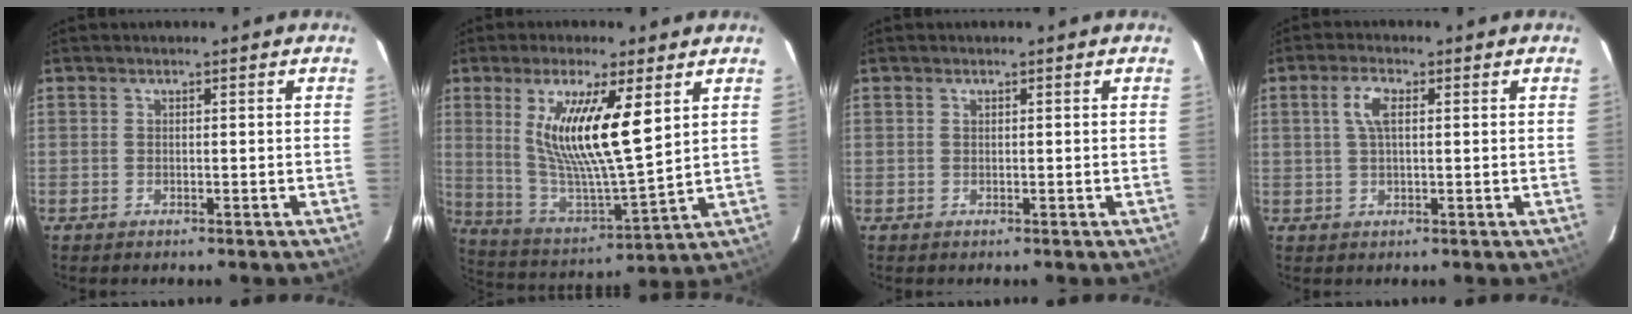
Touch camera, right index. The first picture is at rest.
{"total": 16.8, "force": [6.0, 3.1, 15.3], "torque": [-0.281, -0.013, 0.121]}
{"total": 0.0}
{"total": 3.9, "force": [1.0, 1.5, 3.5], "torque": [-0.070, 0.008, 0.020]}